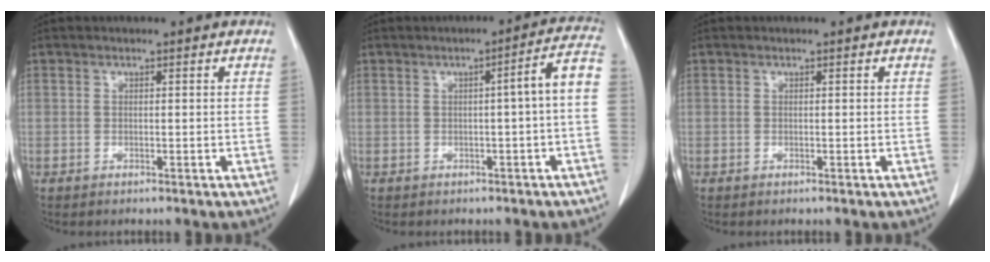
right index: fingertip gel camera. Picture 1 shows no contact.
{"total": 5.2, "force": [-0.6, -0.4, 5.2], "torque": [-0.063, 0.014, -0.008]}
{"total": 0.0}